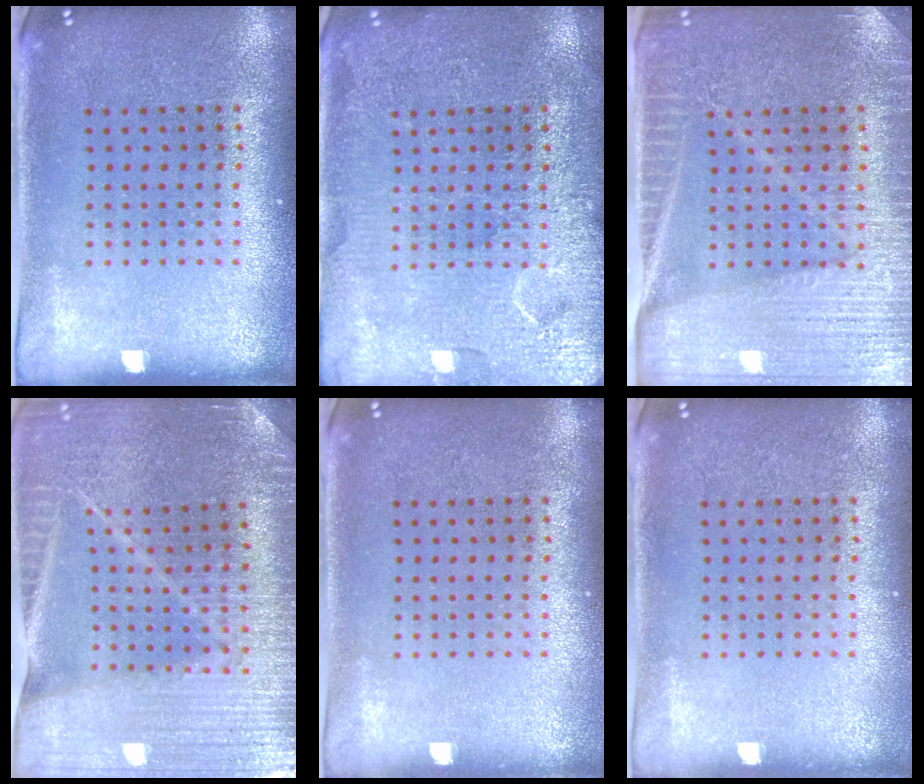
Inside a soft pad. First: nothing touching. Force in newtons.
{"total": 5.5, "press": 5.4, "slide": 0.7}
{"total": 4.0, "press": 3.7, "slide": 1.5}
{"total": 3.3, "press": 3.2, "slide": 0.4}
{"total": 0.0}
{"total": 0.0}